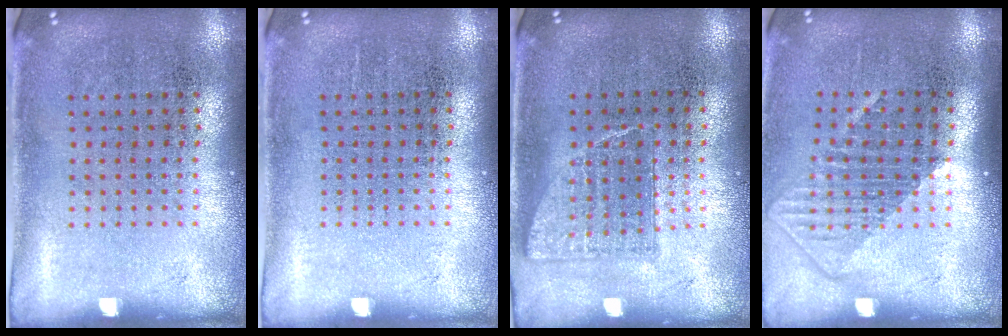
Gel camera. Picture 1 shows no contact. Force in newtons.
{"total": 0.0}
{"total": 0.7, "press": 0.6, "slide": 0.3}
{"total": 1.4, "press": 1.1, "slide": 0.9}